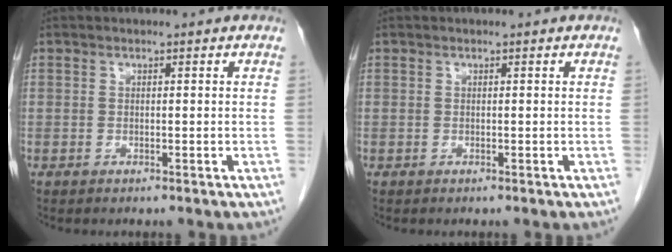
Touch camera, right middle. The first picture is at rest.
{"total": 0.0}